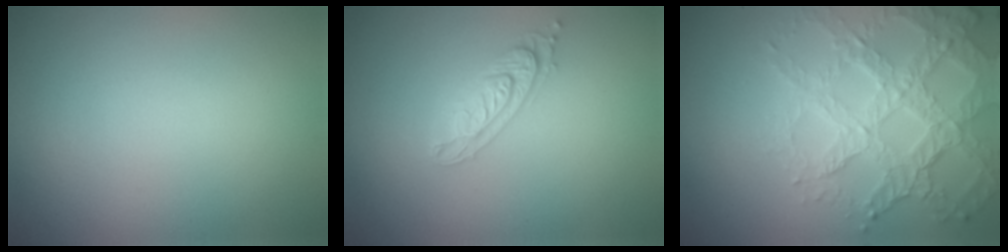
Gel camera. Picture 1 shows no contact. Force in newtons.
{"total": 2.3, "press": 2.2, "slide": 0.5}
{"total": 7.0, "press": 5.0, "slide": 4.9}